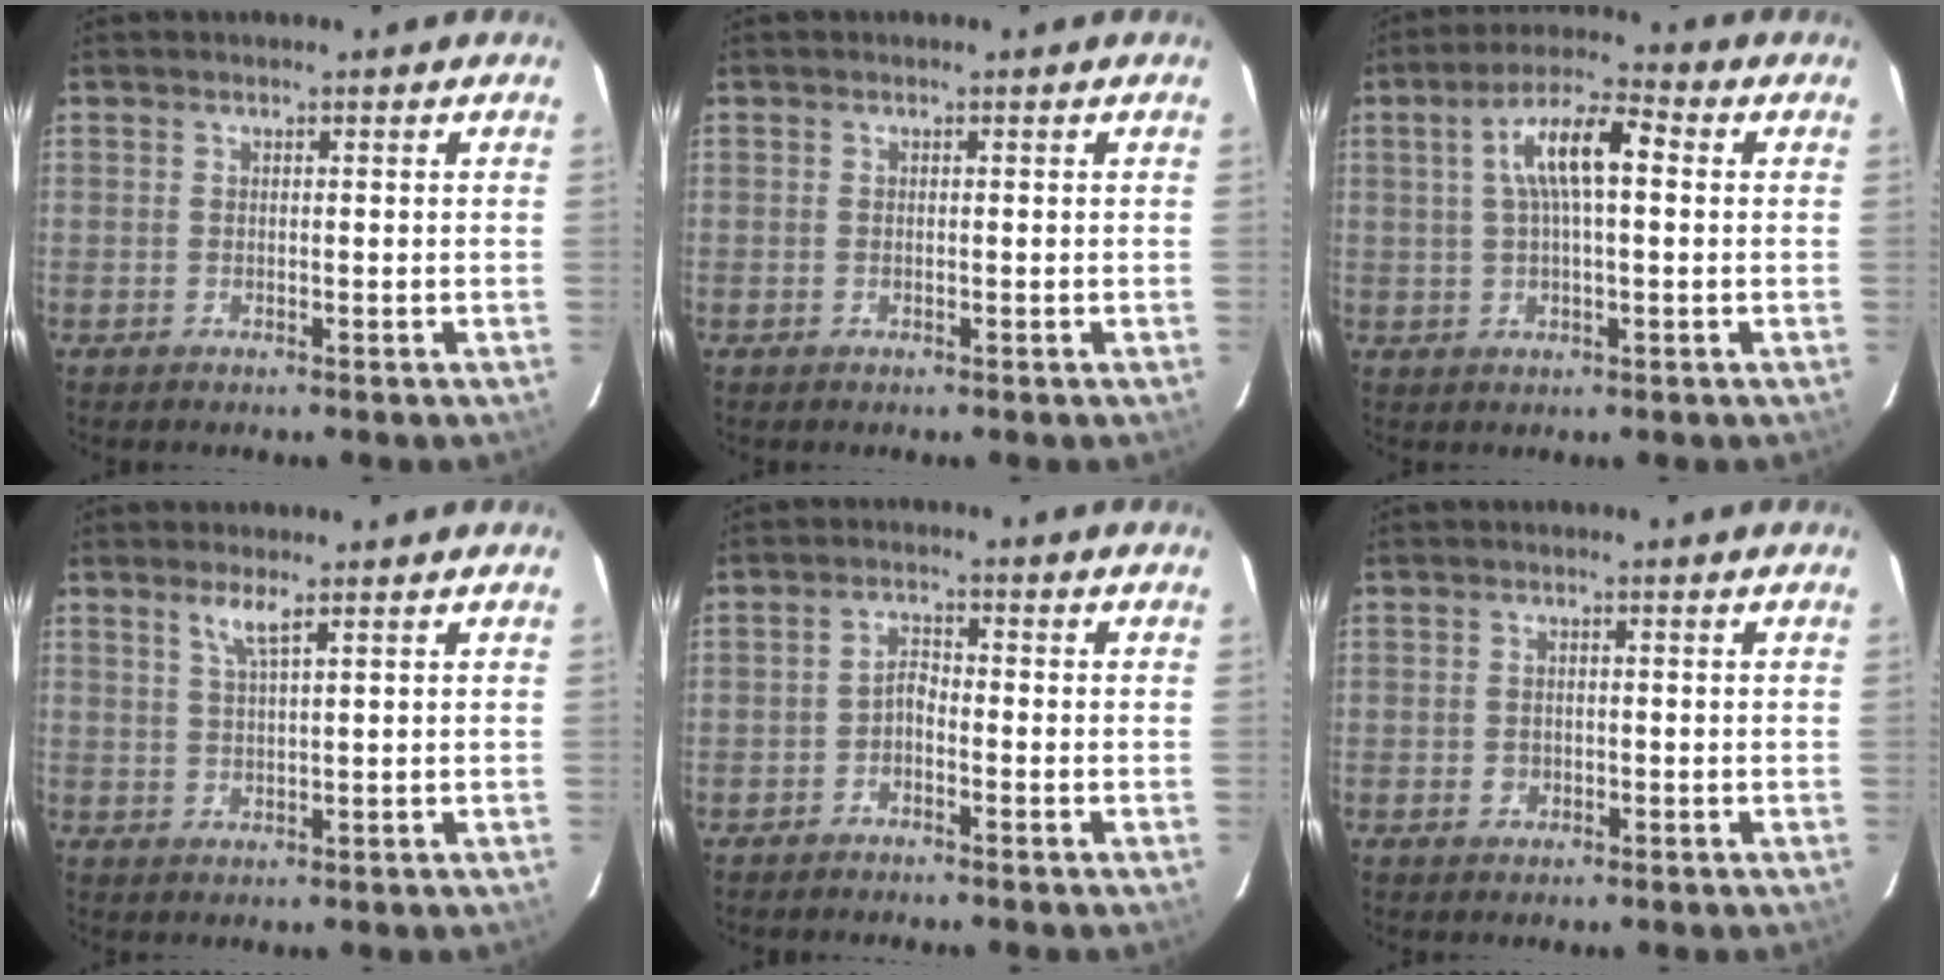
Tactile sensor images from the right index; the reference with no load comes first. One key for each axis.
{"total": 0.0}
{"total": 9.4, "fx": 1.8, "fy": 2.8, "fz": 8.8, "tx": -0.159, "ty": 0.019, "tz": 0.030}
{"total": 2.8, "fx": 1.9, "fy": -0.1, "fz": 2.2, "tx": -0.044, "ty": -0.002, "tz": 0.036}
{"total": 2.1, "fx": -1.7, "fy": 0.9, "fz": 0.9, "tx": -0.023, "ty": 0.008, "tz": -0.029}
{"total": 1.7, "fx": -0.6, "fy": 1.6, "fz": 0.4, "tx": -0.007, "ty": 0.000, "tz": -0.007}